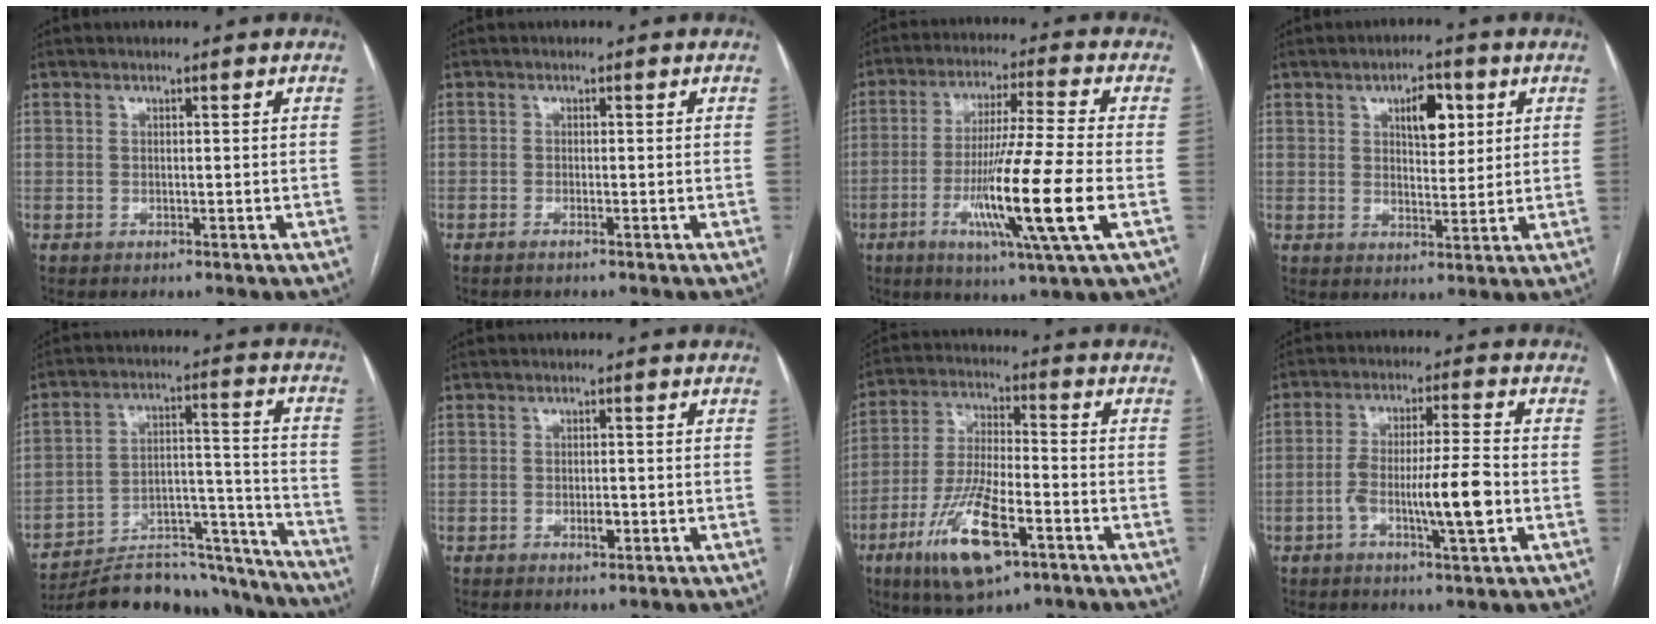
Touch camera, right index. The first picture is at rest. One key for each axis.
{"total": 0.9, "fx": -0.7, "fy": -0.1, "fz": 0.5, "tx": -0.011, "ty": 0.000, "tz": -0.013}
{"total": 15.5, "fx": -4.4, "fy": -1.3, "fz": 14.8, "tx": -0.279, "ty": -0.026, "tz": -0.083}
{"total": 5.9, "fx": 2.4, "fy": 2.7, "fz": 4.7, "tx": -0.073, "ty": 0.007, "tz": 0.039}
{"total": 25.6, "fx": -23.8, "fy": 5.2, "fz": 7.6, "tx": -0.093, "ty": 0.024, "tz": -0.346}
{"total": 1.7, "fx": -0.6, "fy": 0.6, "fz": 1.5, "tx": -0.026, "ty": -0.002, "tz": -0.007}
{"total": 14.5, "fx": -7.1, "fy": 3.7, "fz": 12.2, "tx": -0.246, "ty": -0.016, "tz": -0.122}
{"total": 9.6, "fx": -2.7, "fy": 0.7, "fz": 9.2, "tx": -0.165, "ty": 0.005, "tz": -0.046}